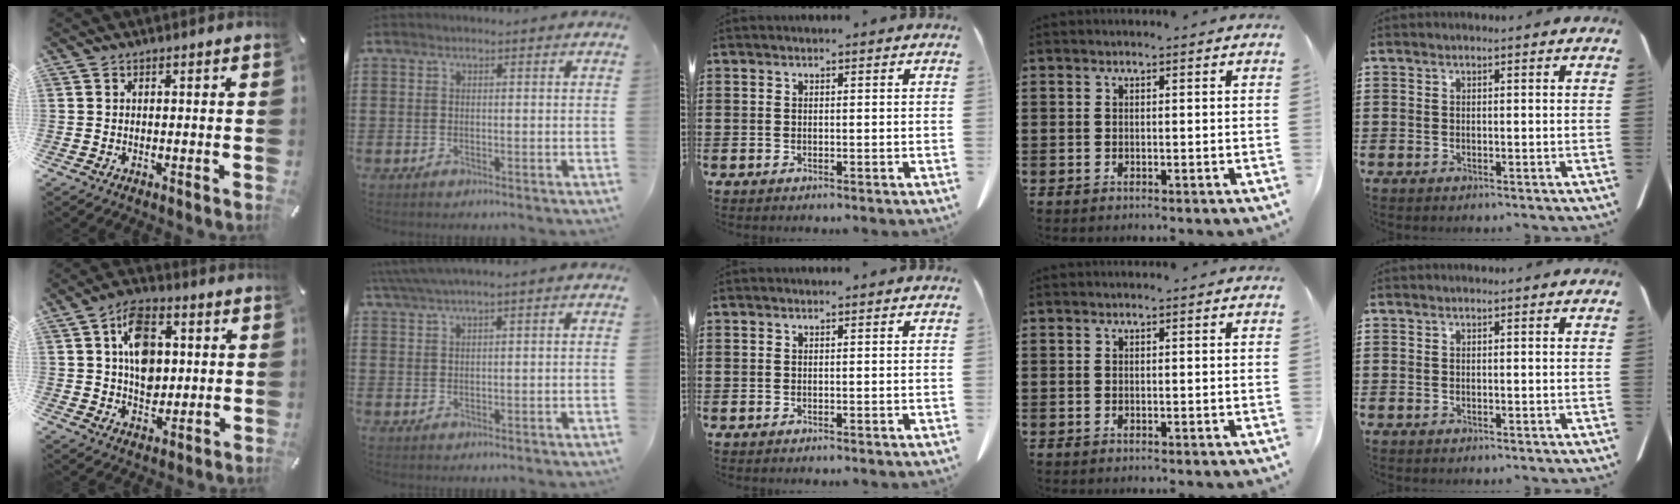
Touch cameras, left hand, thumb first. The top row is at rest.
{"thumb": {"total": 11.7, "force": [2.3, 8.6, 7.5], "torque": [-0.114, 0.011, 0.046]}, "index": {"total": 2.3, "force": [1.5, -0.2, 1.8], "torque": [-0.036, 0.001, 0.028]}}